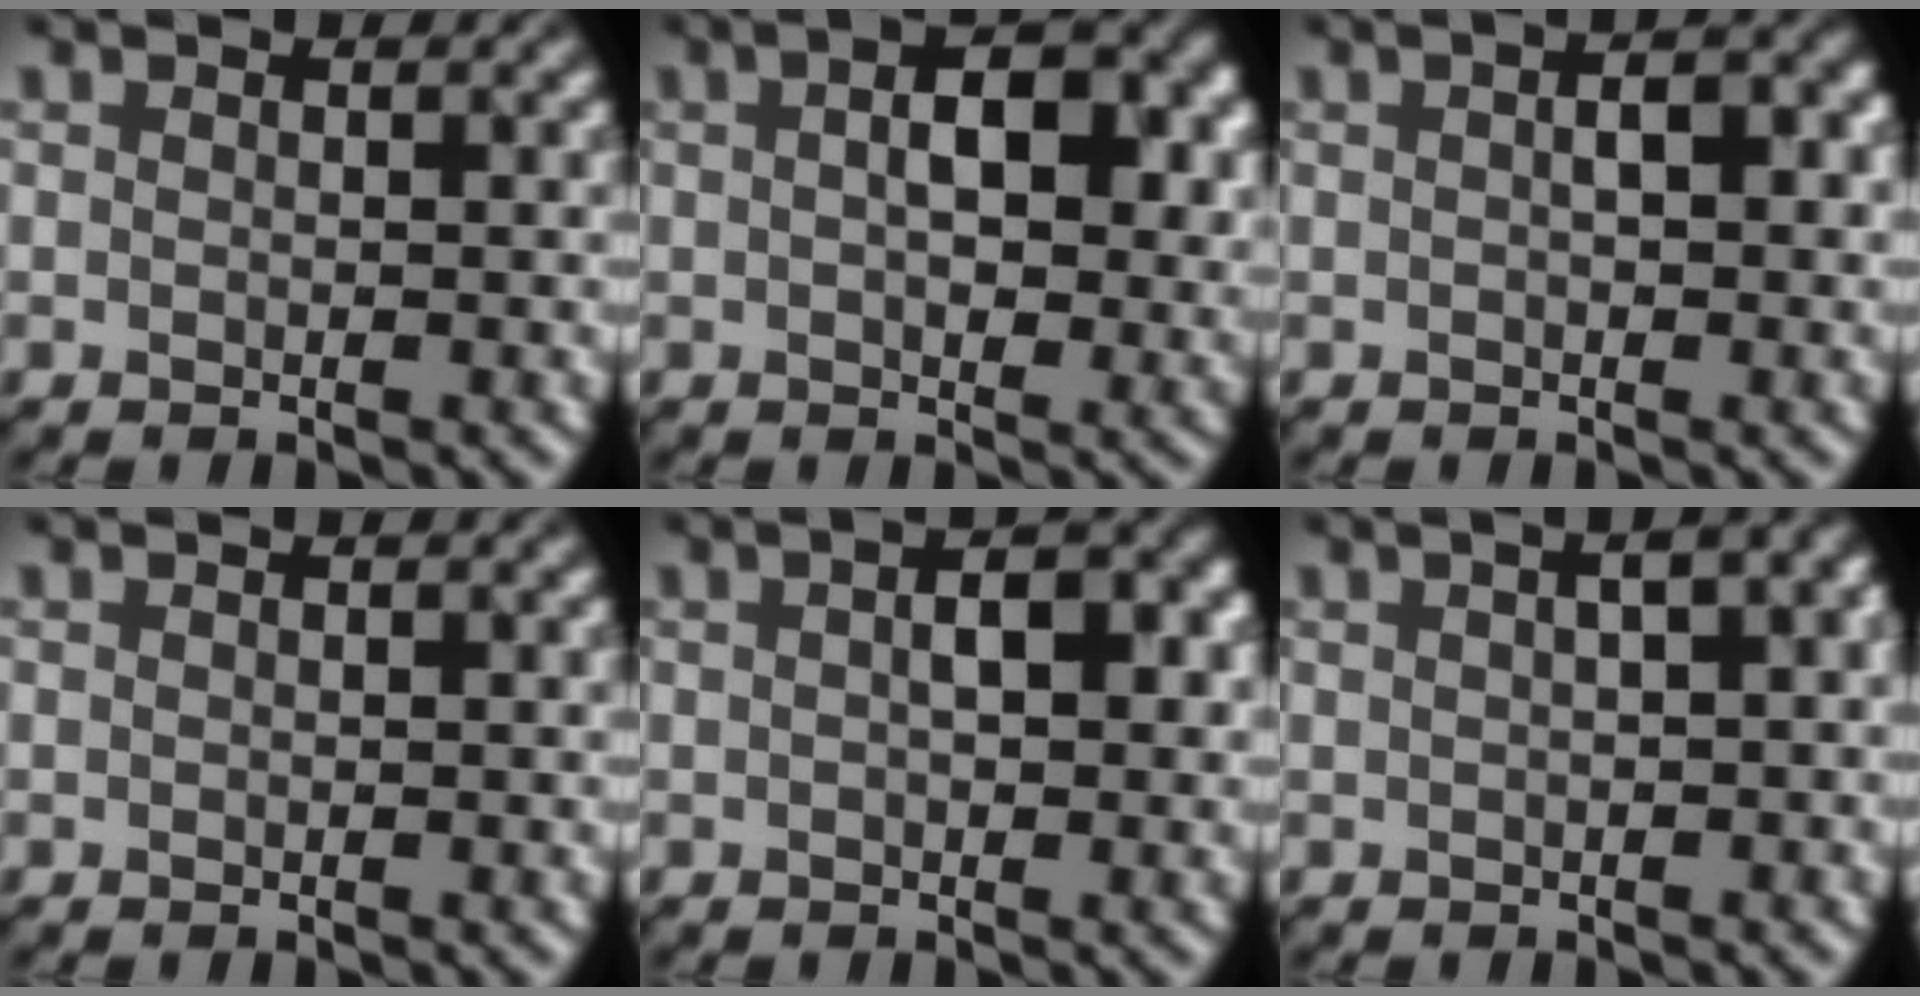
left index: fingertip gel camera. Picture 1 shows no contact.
{"total": 6.4, "force": [1.2, 3.2, 5.3], "torque": [-0.072, 0.006, 0.013]}
{"total": 3.4, "force": [0.4, 1.5, 3.1], "torque": [-0.041, 0.007, 0.000]}
{"total": 0.0}
{"total": 4.2, "force": [0.5, 1.9, 3.7], "torque": [-0.051, 0.009, 0.002]}
{"total": 8.1, "force": [2.1, 3.6, 7.0], "torque": [-0.053, 0.041, 0.009]}